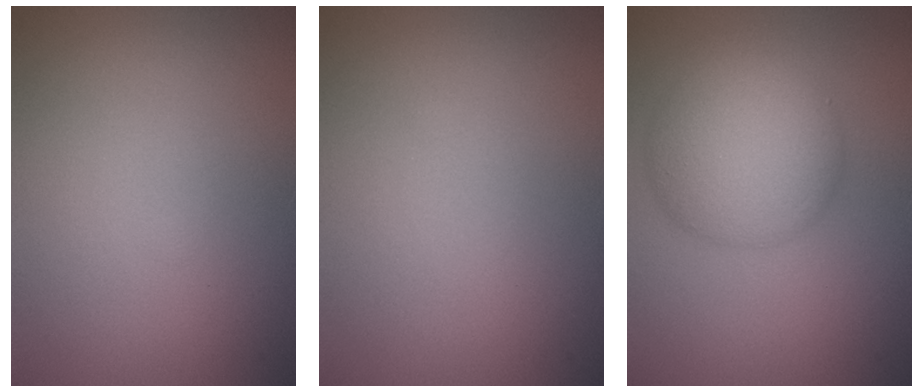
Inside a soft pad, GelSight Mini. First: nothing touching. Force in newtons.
{"total": 0.0}
{"total": 7.1, "press": 7.1, "slide": 0.3}